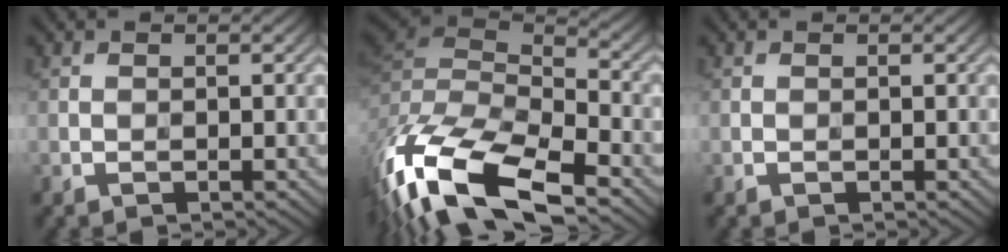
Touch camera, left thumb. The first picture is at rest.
{"total": 18.8, "force": [-10.2, 7.6, 13.8], "torque": [-0.339, -0.037, -0.156]}
{"total": 0.0}